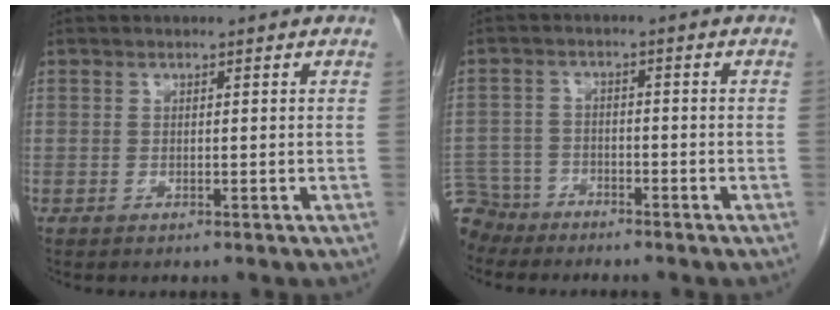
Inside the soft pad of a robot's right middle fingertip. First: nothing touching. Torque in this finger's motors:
{"motor_torque": [0.77, -1.04, -0.04, -0.10]}